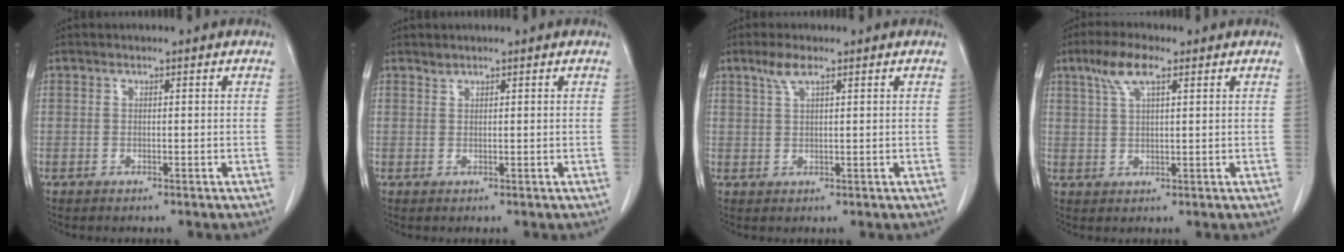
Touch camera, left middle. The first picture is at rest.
{"total": 0.6, "force": [0.6, 0.0, -0.1], "torque": [-0.003, -0.003, 0.011]}
{"total": 2.8, "force": [1.8, 0.4, 2.1], "torque": [-0.049, 0.007, 0.040]}
{"total": 5.4, "force": [3.1, 1.2, 4.3], "torque": [-0.092, 0.013, 0.061]}